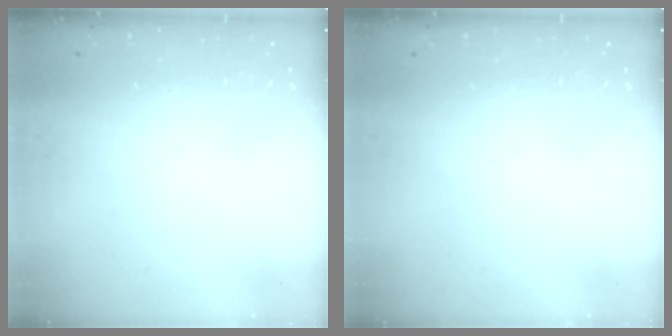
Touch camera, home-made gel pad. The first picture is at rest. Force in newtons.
{"total": 0.0}